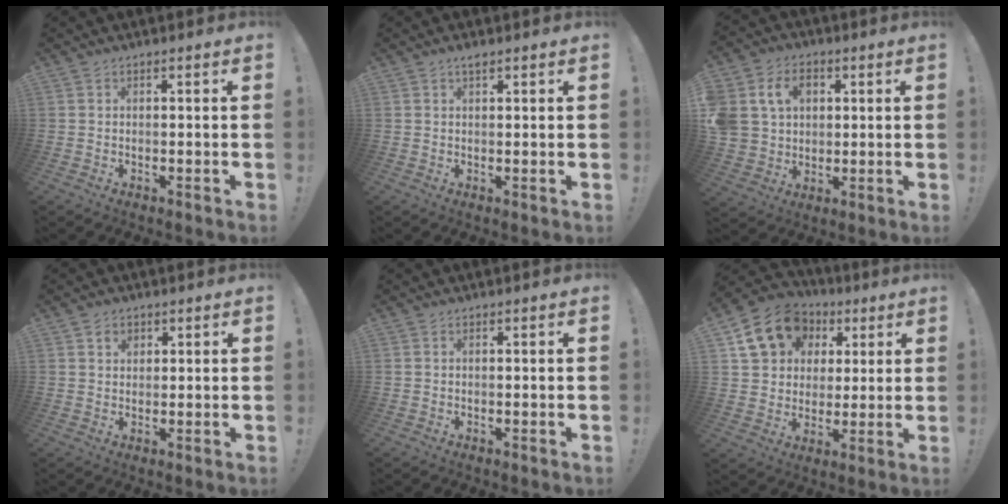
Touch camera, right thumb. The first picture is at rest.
{"total": 1.6, "force": [1.2, 0.3, 1.0], "torque": [-0.010, -0.004, 0.019]}
{"total": 12.9, "force": [4.2, 10.5, 6.2], "torque": [-0.114, -0.005, 0.086]}
{"total": 2.4, "force": [1.1, 2.0, 0.9], "torque": [-0.004, -0.005, 0.017]}
{"total": 0.0}
{"total": 16.2, "force": [7.2, 12.7, 7.0], "torque": [-0.107, -0.025, 0.147]}